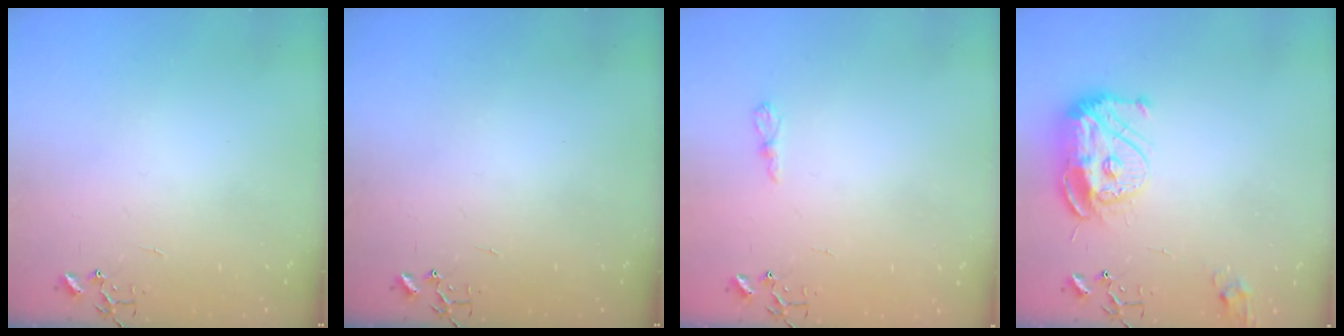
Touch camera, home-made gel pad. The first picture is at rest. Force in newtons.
{"total": 0.0}
{"total": 5.7, "press": 5.7, "slide": 0.3}
{"total": 13.5, "press": 13.4, "slide": 1.2}